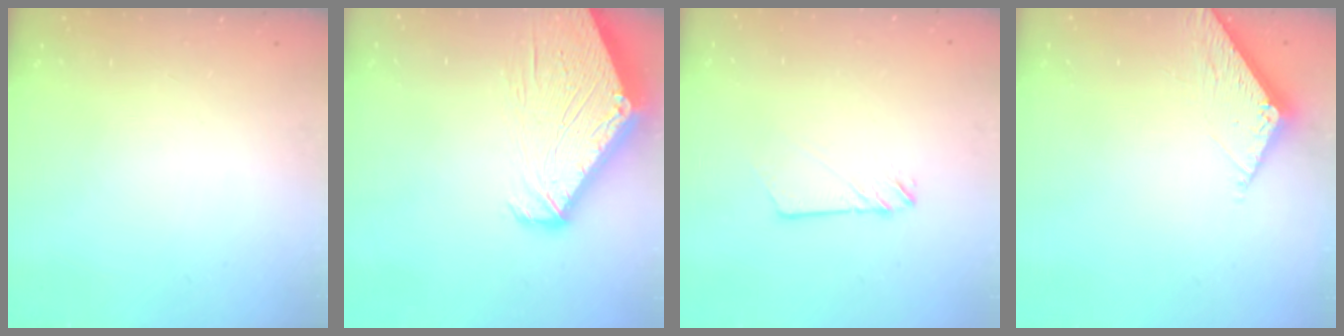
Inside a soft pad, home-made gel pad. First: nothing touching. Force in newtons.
{"total": 6.7, "press": 6.7, "slide": 0.5}
{"total": 2.4, "press": 2.4, "slide": 0.2}
{"total": 6.1, "press": 6.1, "slide": 0.3}